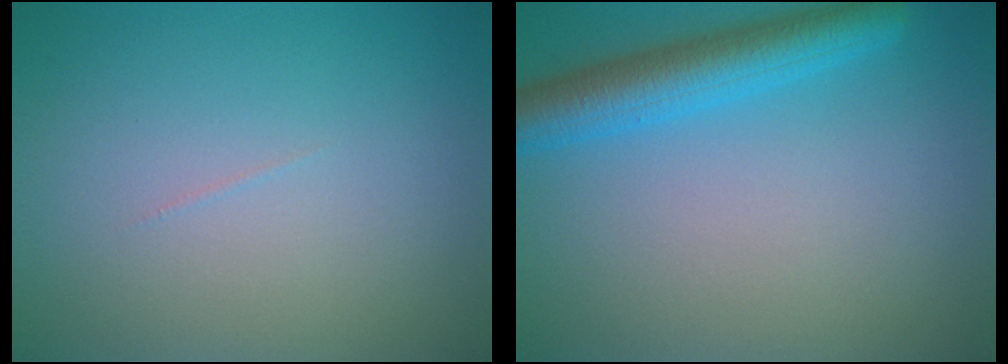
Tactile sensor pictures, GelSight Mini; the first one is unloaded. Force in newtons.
{"total": 4.9, "press": 4.9, "slide": 0.3}